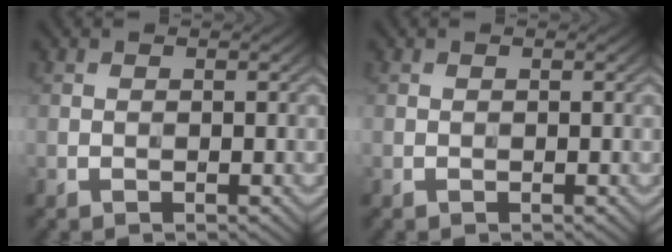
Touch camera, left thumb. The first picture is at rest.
{"total": 0.0}